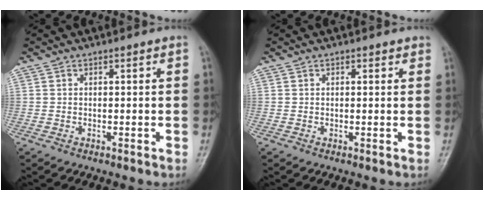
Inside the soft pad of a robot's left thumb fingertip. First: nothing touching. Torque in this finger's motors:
{"motor_torque": [-0.03, 0.00, -0.19, -0.06, 0.01]}